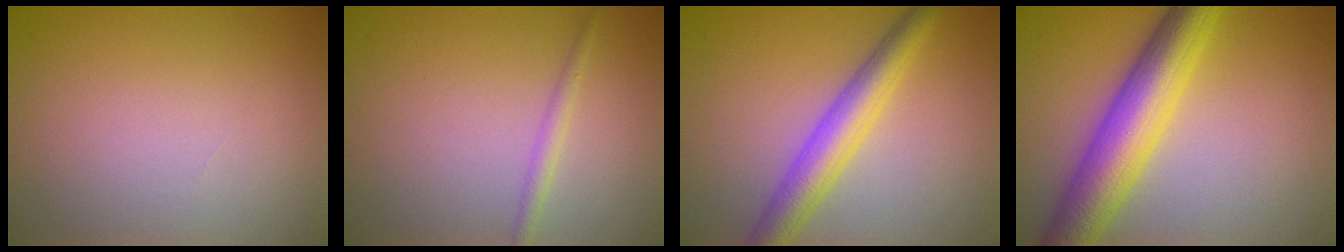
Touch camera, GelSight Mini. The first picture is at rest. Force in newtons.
{"total": 1.3, "press": 1.3, "slide": 0.1}
{"total": 4.6, "press": 4.6, "slide": 0.2}
{"total": 7.7, "press": 7.7, "slide": 0.1}